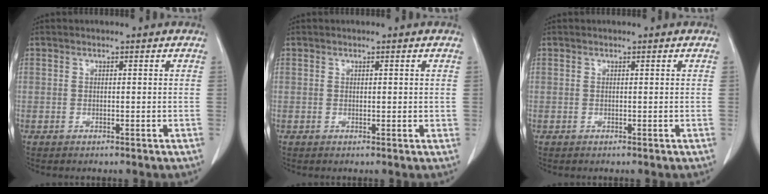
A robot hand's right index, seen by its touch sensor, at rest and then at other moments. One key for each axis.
{"total": 0.7, "fx": 0.2, "fy": 0.3, "fz": 0.5, "tx": -0.005, "ty": -0.001, "tz": 0.003}
{"total": 0.0}